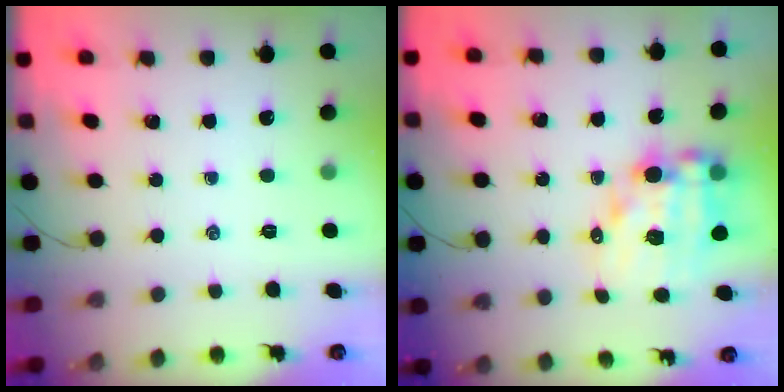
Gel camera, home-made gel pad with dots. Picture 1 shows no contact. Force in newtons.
{"total": 13.3, "press": 12.7, "slide": 3.7}